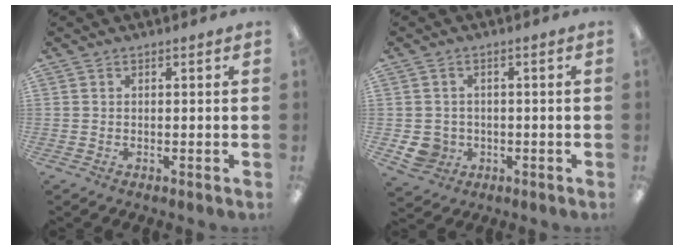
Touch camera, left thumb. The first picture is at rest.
{"total": 5.1, "force": [-1.0, 4.7, 1.5], "torque": [-0.035, 0.008, -0.016]}